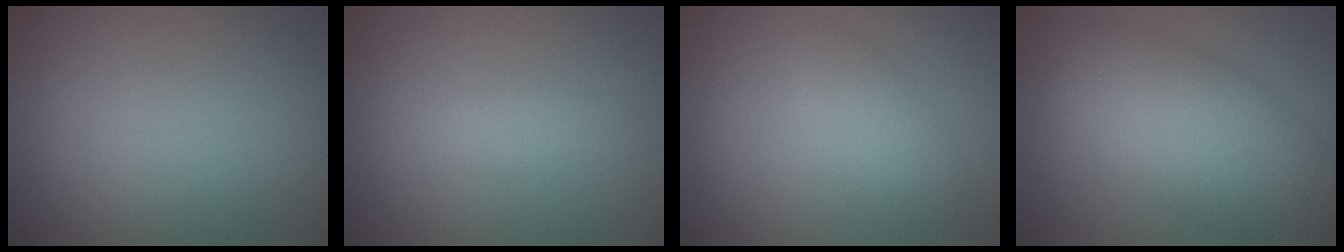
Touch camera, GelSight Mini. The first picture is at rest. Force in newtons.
{"total": 1.4, "press": 1.4, "slide": 0.0}
{"total": 2.7, "press": 2.7, "slide": 0.0}
{"total": 8.4, "press": 8.4, "slide": 0.4}